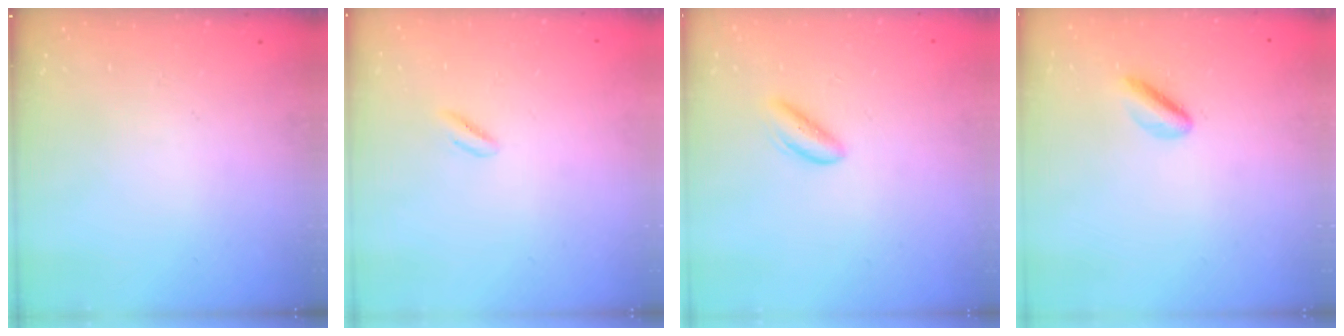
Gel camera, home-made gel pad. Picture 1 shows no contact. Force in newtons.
{"total": 1.9, "press": 1.7, "slide": 0.8}
{"total": 2.3, "press": 2.3, "slide": 0.3}
{"total": 3.1, "press": 2.8, "slide": 1.3}